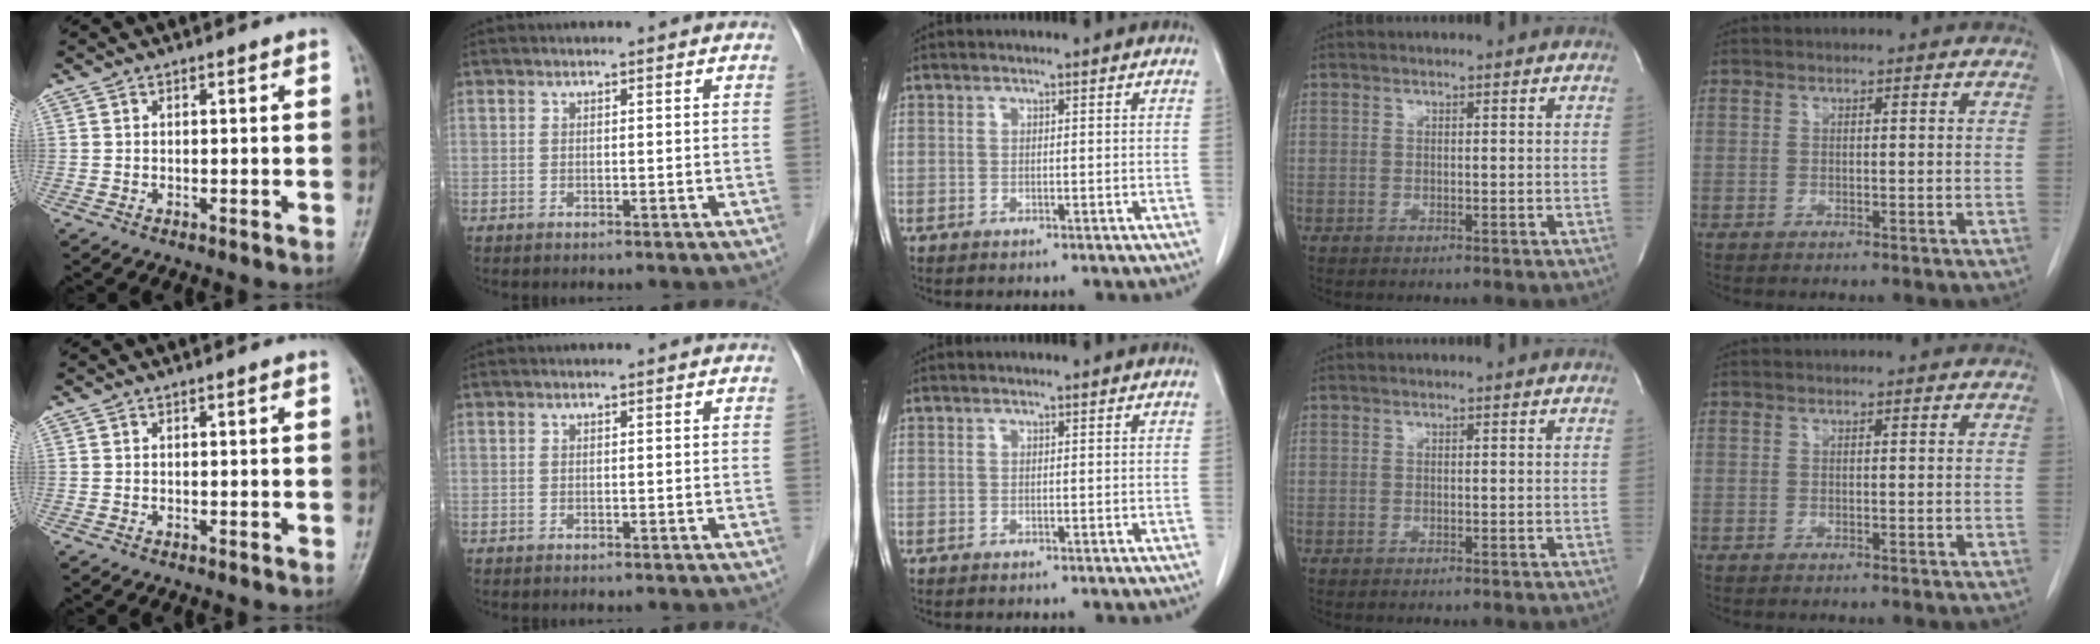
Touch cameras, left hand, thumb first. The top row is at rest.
{}